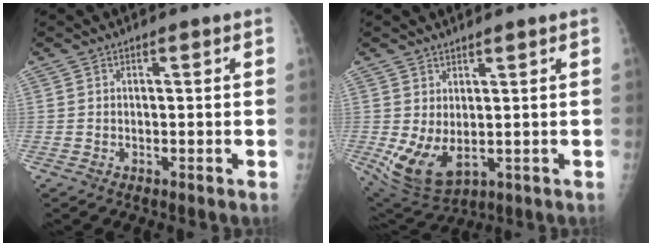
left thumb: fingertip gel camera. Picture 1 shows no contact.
{"total": 8.3, "force": [0.5, 4.4, 7.0], "torque": [-0.122, -0.014, 0.032]}